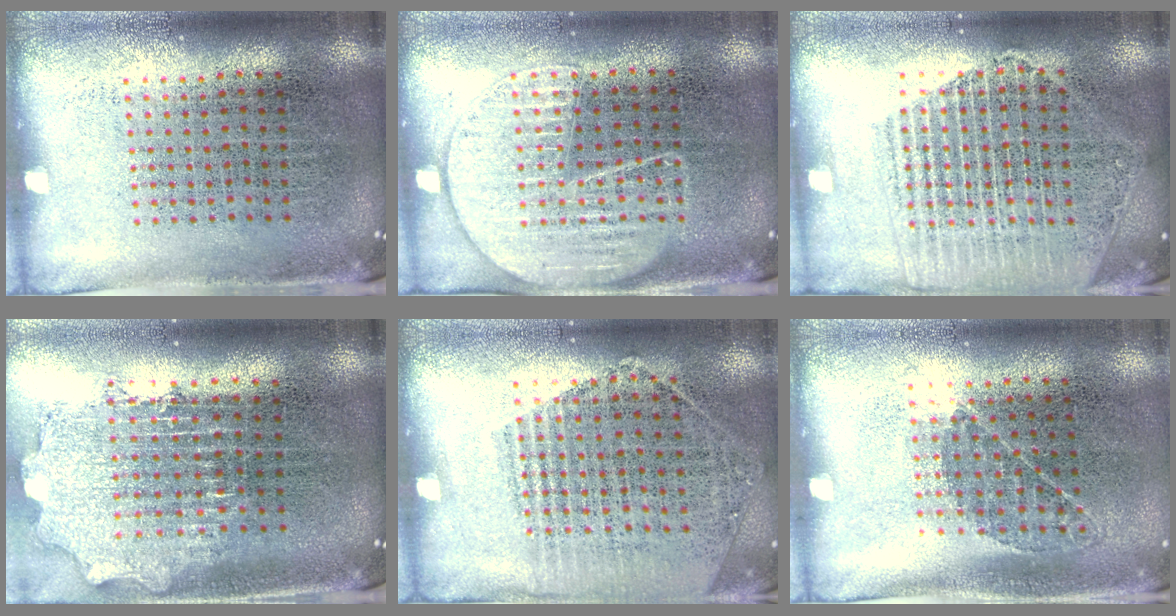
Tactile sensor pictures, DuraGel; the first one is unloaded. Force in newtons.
{"total": 1.6, "press": 1.5, "slide": 0.5}
{"total": 1.9, "press": 1.8, "slide": 0.7}
{"total": 2.0, "press": 1.6, "slide": 1.2}
{"total": 1.4, "press": 1.4, "slide": 0.4}
{"total": 0.9, "press": 0.6, "slide": 0.7}